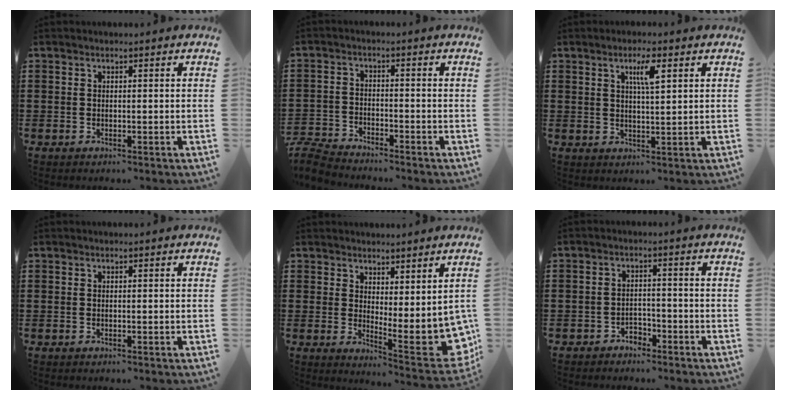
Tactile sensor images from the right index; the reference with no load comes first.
{"total": 4.1, "force": [-4.1, 0.3, 0.5], "torque": [-0.025, -0.002, -0.089]}
{"total": 4.1, "force": [1.9, 0.7, 3.6], "torque": [-0.069, 0.004, 0.026]}
{"total": 0.0}
{"total": 5.5, "force": [2.7, 2.1, 4.3], "torque": [-0.071, -0.032, 0.060]}
{"total": 2.4, "force": [-2.2, 1.0, 0.1], "torque": [-0.009, 0.004, -0.047]}